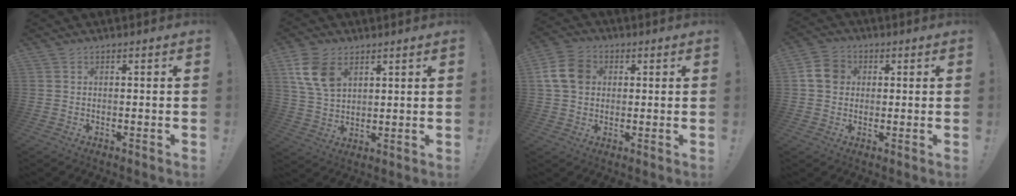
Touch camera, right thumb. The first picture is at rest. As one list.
[{"total": 11.4, "force": [5.3, 7.5, 6.8], "torque": [-0.129, -0.006, 0.105]}, {"total": 10.8, "force": [2.2, 8.6, 6.2], "torque": [-0.112, 0.009, 0.047]}, {"total": 7.7, "force": [1.4, 6.6, 3.6], "torque": [-0.053, 0.014, 0.032]}]